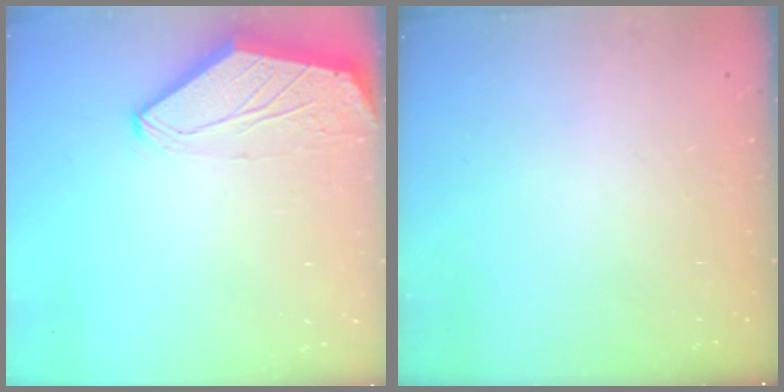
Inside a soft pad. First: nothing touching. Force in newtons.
{"total": 0.0}